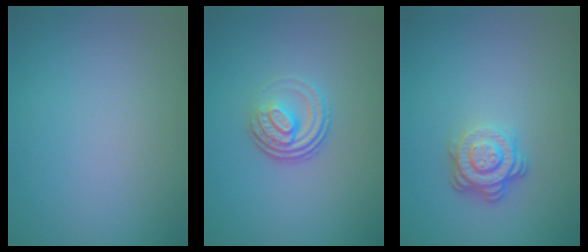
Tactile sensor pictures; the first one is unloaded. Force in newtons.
{"total": 3.5, "press": 2.5, "slide": 2.5}
{"total": 3.2, "press": 2.4, "slide": 2.1}